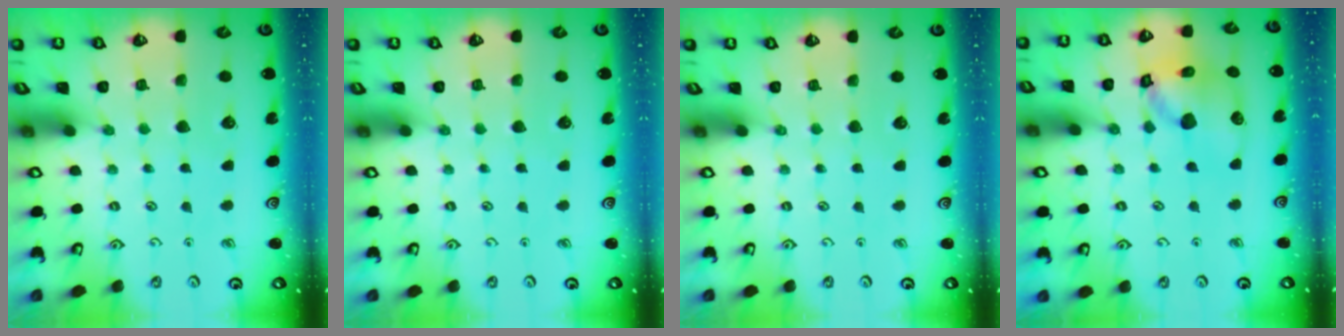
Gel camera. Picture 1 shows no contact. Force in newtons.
{"total": 0.0}
{"total": 0.0}
{"total": 13.5, "press": 13.3, "slide": 2.0}